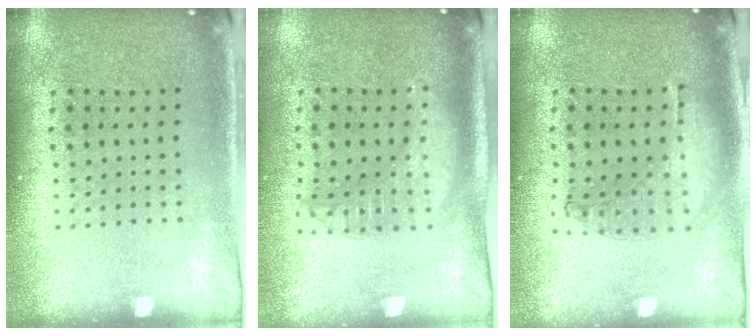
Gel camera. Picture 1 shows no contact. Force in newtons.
{"total": 1.7, "press": 1.5, "slide": 0.9}
{"total": 0.9, "press": 0.9, "slide": 0.2}